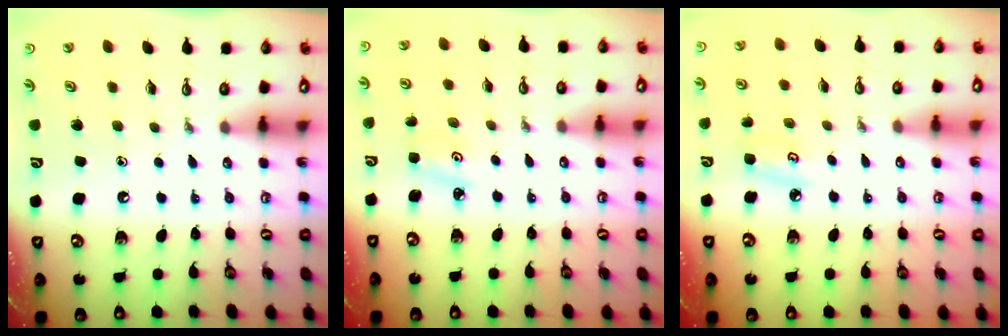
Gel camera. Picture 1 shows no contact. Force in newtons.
{"total": 2.6, "press": 2.6, "slide": 0.4}
{"total": 4.6, "press": 4.6, "slide": 0.4}